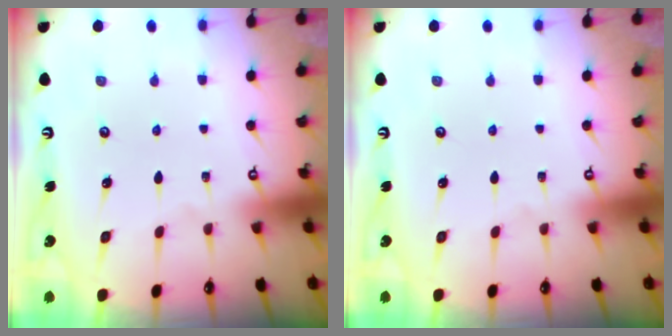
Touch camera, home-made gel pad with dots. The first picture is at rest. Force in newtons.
{"total": 0.0}